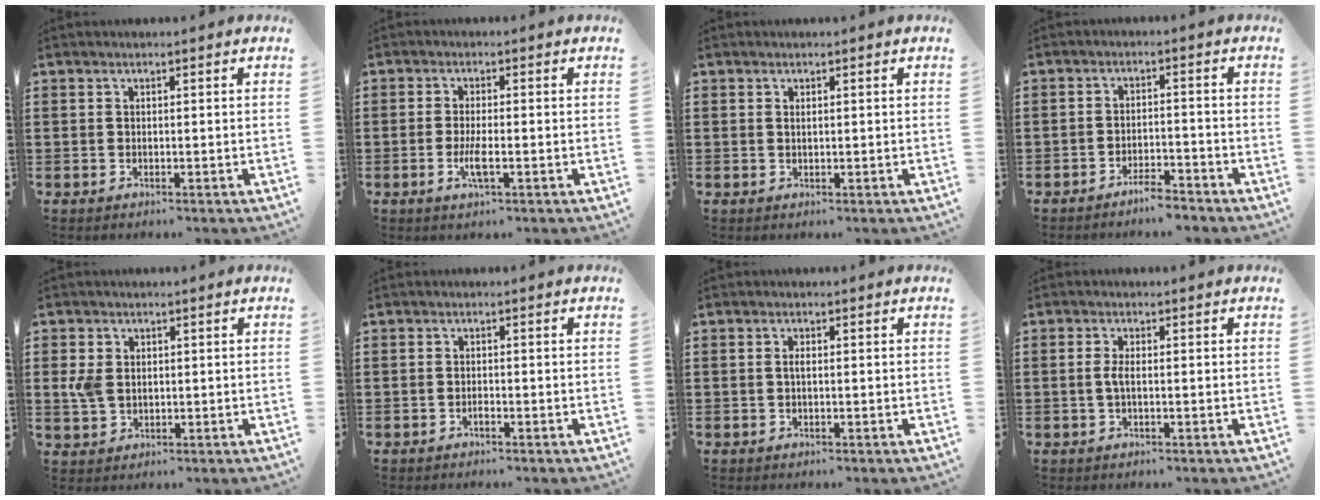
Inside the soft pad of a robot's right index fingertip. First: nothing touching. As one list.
[{"total": 3.4, "force": [-1.2, 0.5, 3.1], "torque": [-0.073, -0.008, -0.028]}, {"total": 0.5, "force": [0.2, 0.2, 0.4], "torque": [-0.010, -0.001, 0.005]}, {"total": 3.3, "force": [-3.2, 0.5, 0.7], "torque": [-0.016, 0.004, -0.064]}, {"total": 3.5, "force": [0.5, 2.6, 2.3], "torque": [-0.065, 0.003, 0.003]}, {"total": 0.6, "force": [-0.6, 0.0, 0.3], "torque": [-0.007, -0.003, -0.010]}, {"total": 1.0, "force": [-0.1, 0.3, 0.9], "torque": [-0.019, -0.001, -0.001]}, {"total": 2.0, "force": [-0.3, 0.5, 1.9], "torque": [-0.044, -0.003, -0.007]}]